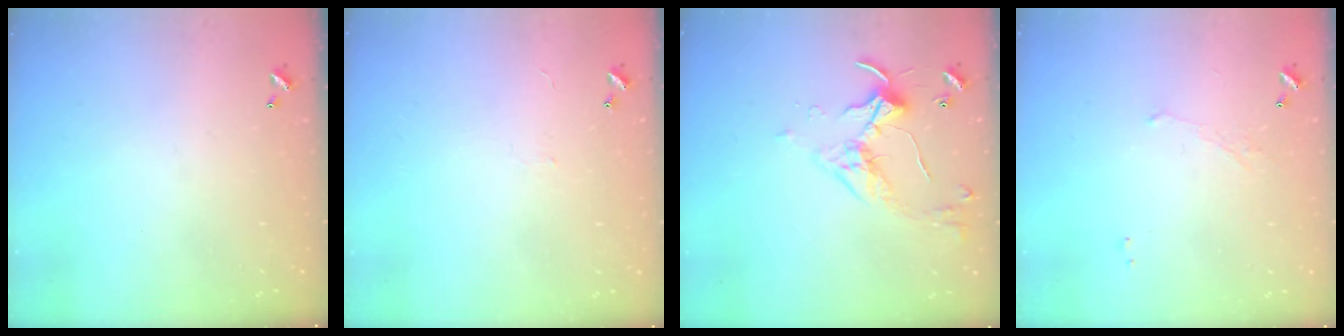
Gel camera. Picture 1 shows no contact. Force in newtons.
{"total": 0.0}
{"total": 3.7, "press": 3.7, "slide": 0.5}
{"total": 0.6, "press": 0.0, "slide": 0.6}